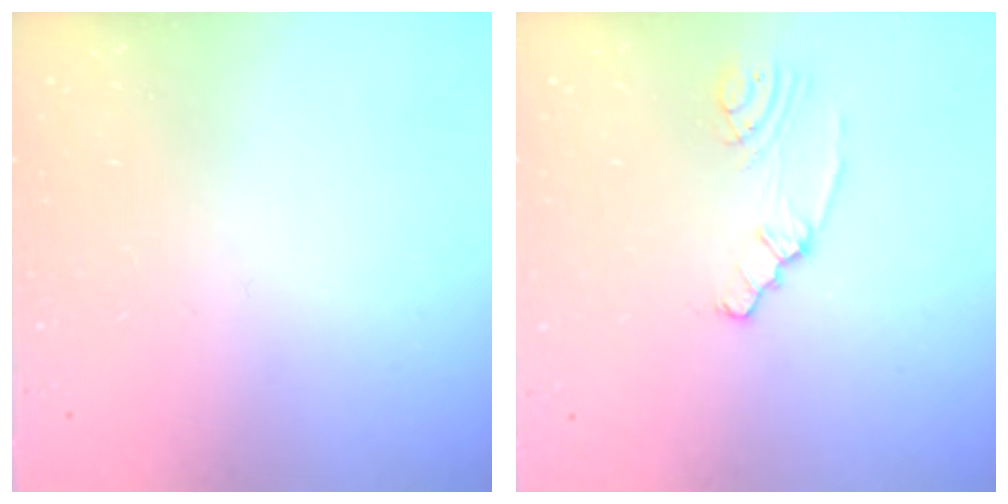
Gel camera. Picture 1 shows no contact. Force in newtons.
{"total": 2.2, "press": 2.2, "slide": 0.4}